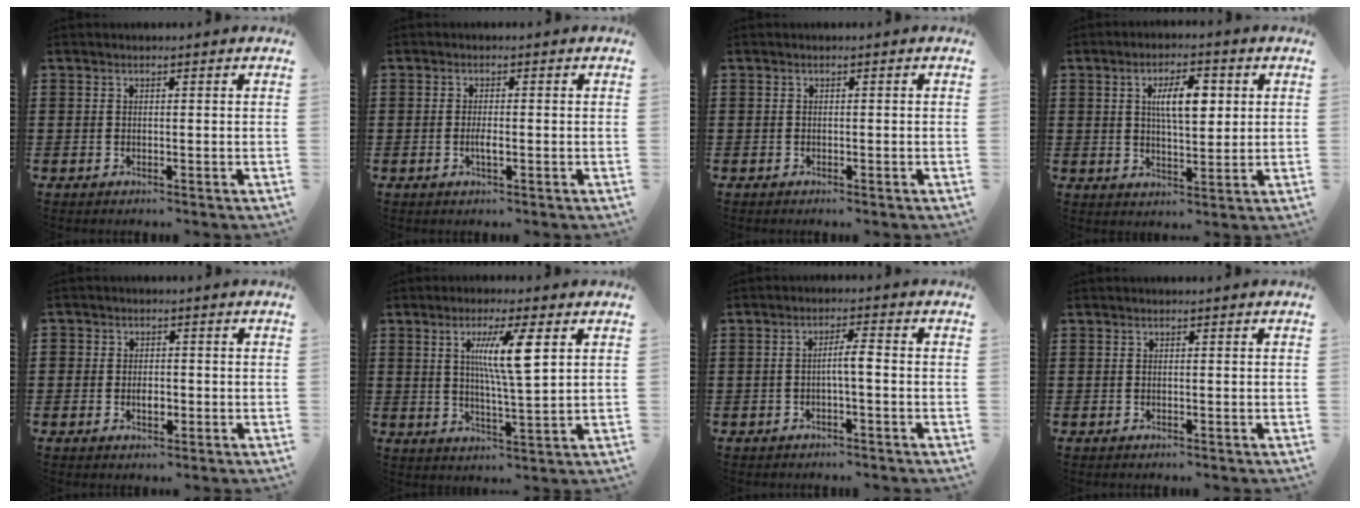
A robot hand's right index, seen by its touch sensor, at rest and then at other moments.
{"total": 1.9, "force": [-0.6, 0.4, 1.8], "torque": [-0.032, 0.000, -0.010]}
{"total": 0.0}
{"total": 6.7, "force": [1.7, 2.6, 6.0], "torque": [-0.114, 0.007, 0.026]}
{"total": 2.3, "force": [-0.6, 1.7, 1.3], "torque": [-0.027, 0.003, -0.012]}
{"total": 8.5, "force": [2.8, 1.2, 7.9], "torque": [-0.151, 0.000, 0.041]}
{"total": 3.1, "force": [-0.7, 0.4, 3.0], "torque": [-0.055, 0.002, -0.014]}
{"total": 0.0}